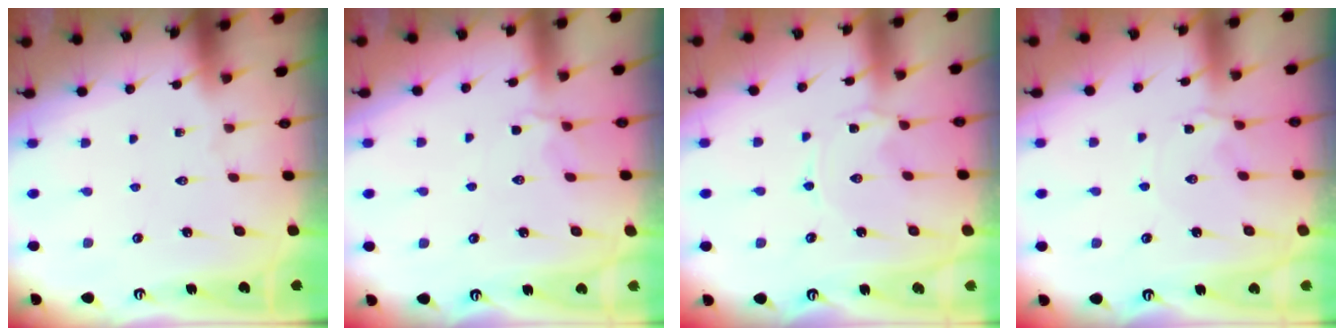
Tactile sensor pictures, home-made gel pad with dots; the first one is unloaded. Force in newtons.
{"total": 1.9, "press": 1.5, "slide": 1.1}
{"total": 0.0}
{"total": 0.8, "press": 0.7, "slide": 0.3}